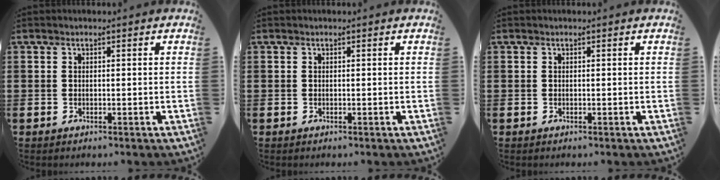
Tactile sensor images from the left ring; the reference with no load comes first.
{"total": 0.0}
{"total": 0.0}